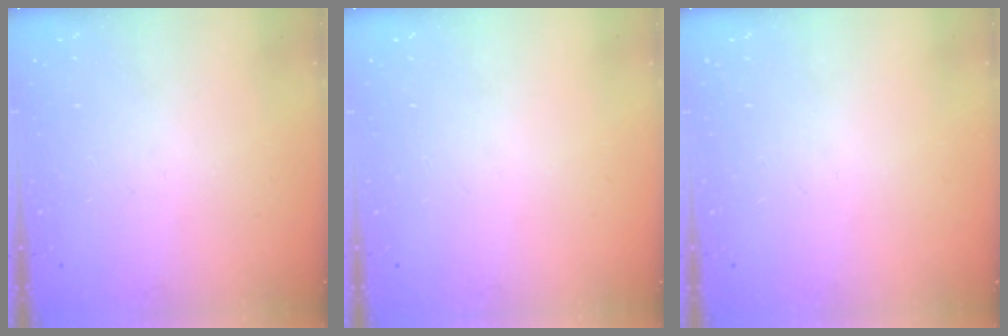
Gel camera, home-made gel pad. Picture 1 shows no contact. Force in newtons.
{"total": 0.0}
{"total": 0.0}